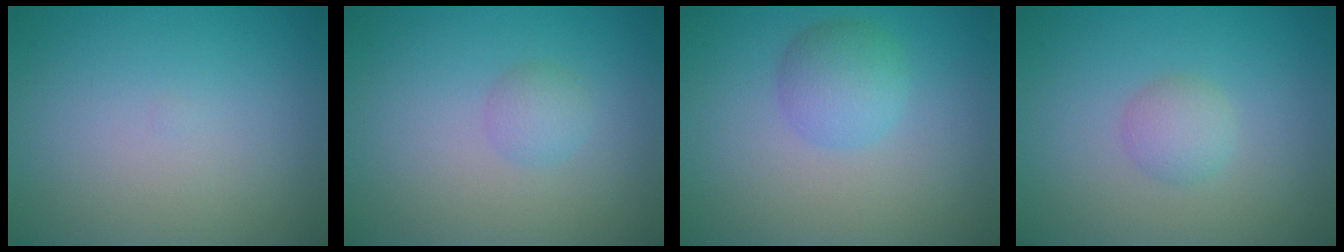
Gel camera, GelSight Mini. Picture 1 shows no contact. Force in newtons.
{"total": 1.5, "press": 1.5, "slide": 0.1}
{"total": 2.9, "press": 2.9, "slide": 0.0}
{"total": 1.8, "press": 1.8, "slide": 0.1}